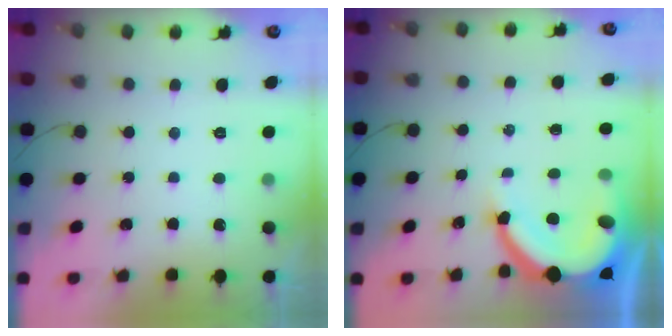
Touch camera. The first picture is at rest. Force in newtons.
{"total": 10.7, "press": 10.6, "slide": 1.1}